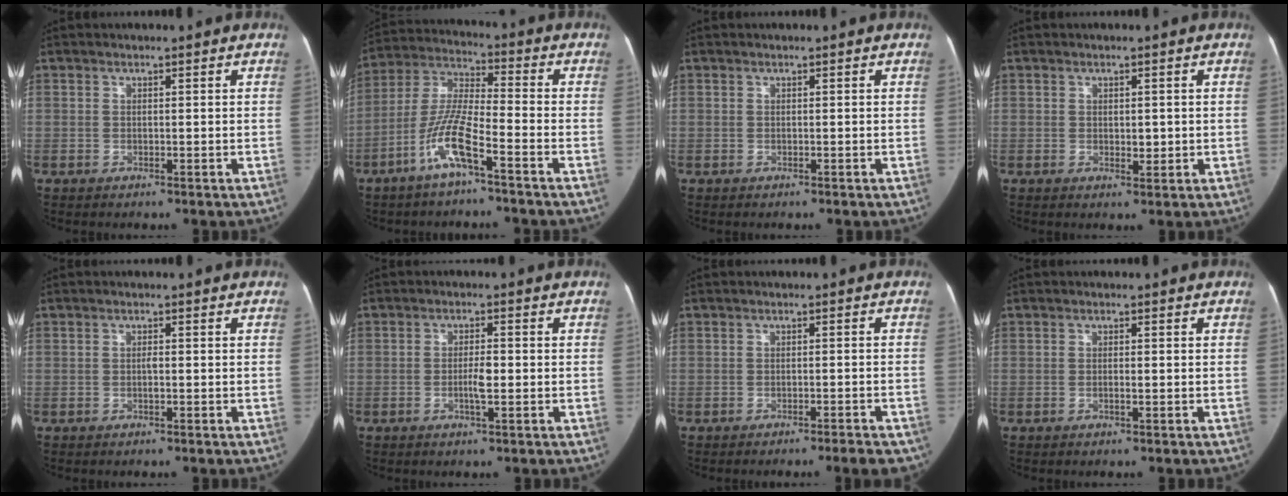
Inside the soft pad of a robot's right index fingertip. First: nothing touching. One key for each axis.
{"total": 10.2, "fx": -5.4, "fy": 1.0, "fz": 8.5, "tx": -0.186, "ty": 0.004, "tz": -0.111}
{"total": 0.0}
{"total": 2.3, "fx": 0.0, "fy": 1.4, "fz": 1.8, "tx": -0.025, "ty": -0.002, "tz": 0.003}
{"total": 1.0, "fx": -0.3, "fy": 0.4, "fz": 0.9, "tx": -0.016, "ty": 0.003, "tz": -0.006}
{"total": 3.3, "fx": -0.8, "fy": 0.8, "fz": 3.2, "tx": -0.060, "ty": 0.002, "tz": -0.012}
{"total": 4.2, "fx": -3.1, "fy": 0.8, "fz": 2.8, "tx": -0.030, "ty": 0.002, "tz": -0.037}
{"total": 1.1, "fx": -0.3, "fy": 0.3, "fz": 1.0, "tx": -0.019, "ty": 0.002, "tz": -0.007}